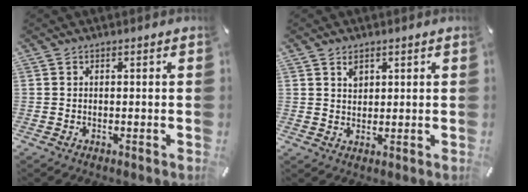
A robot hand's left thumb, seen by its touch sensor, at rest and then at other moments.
{"total": 2.7, "force": [1.5, 2.2, 0.6], "torque": [0.002, -0.005, 0.027]}